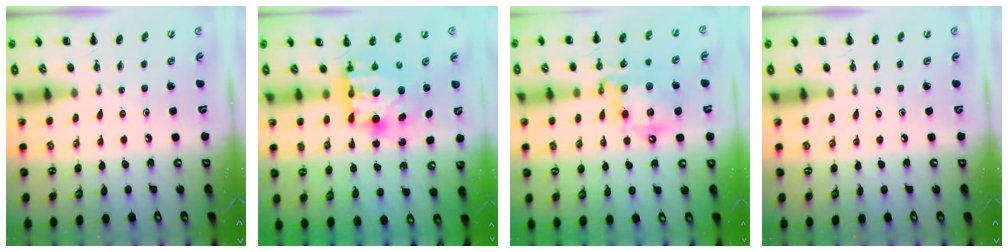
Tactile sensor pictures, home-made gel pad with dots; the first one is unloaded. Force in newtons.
{"total": 10.0, "press": 9.8, "slide": 1.9}
{"total": 15.7, "press": 15.3, "slide": 3.4}
{"total": 0.0}